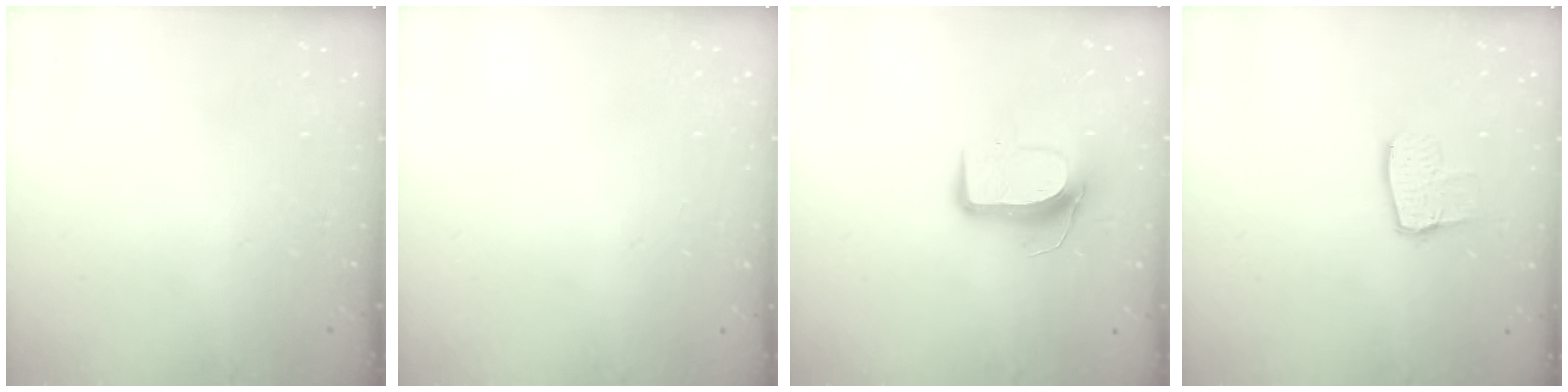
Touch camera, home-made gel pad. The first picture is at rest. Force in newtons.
{"total": 0.0}
{"total": 9.5, "press": 9.5, "slide": 0.8}
{"total": 8.3, "press": 8.3, "slide": 0.7}